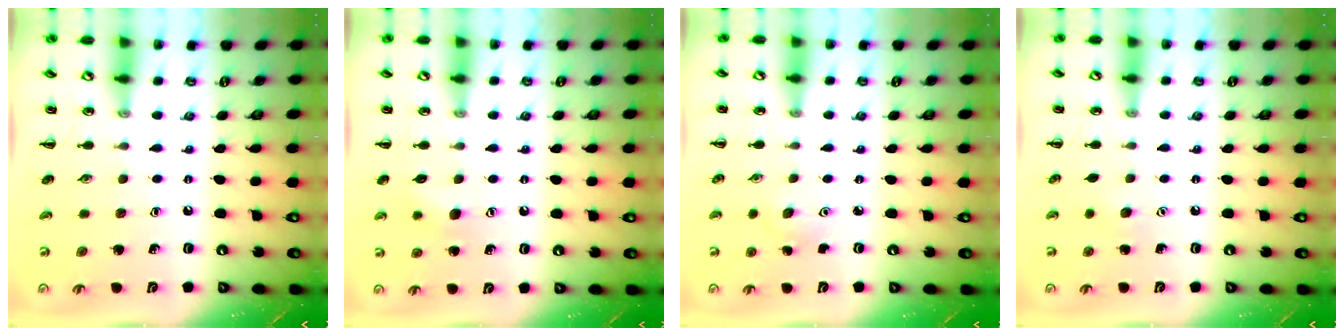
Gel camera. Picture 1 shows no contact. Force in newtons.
{"total": 5.9, "press": 5.7, "slide": 1.4}
{"total": 2.9, "press": 2.8, "slide": 0.8}
{"total": 3.7, "press": 3.6, "slide": 0.9}